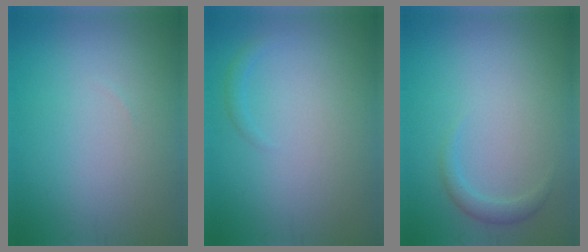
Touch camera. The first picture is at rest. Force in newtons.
{"total": 0.7, "press": 0.7, "slide": 0.1}
{"total": 1.5, "press": 1.5, "slide": 0.1}